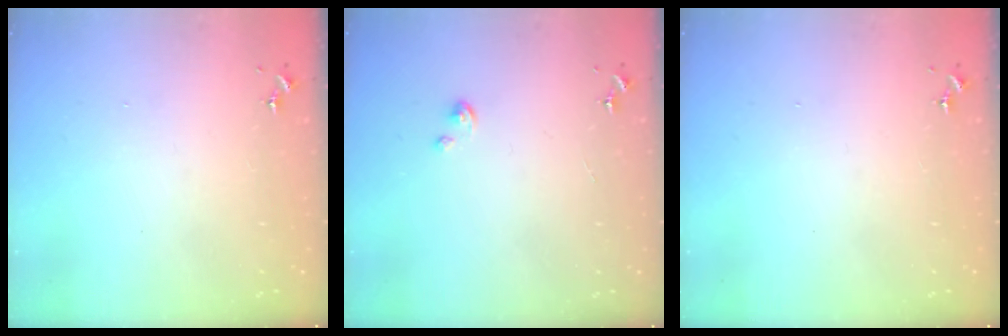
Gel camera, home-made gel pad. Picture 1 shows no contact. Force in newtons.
{"total": 1.8, "press": 1.8, "slide": 0.2}
{"total": 0.0}